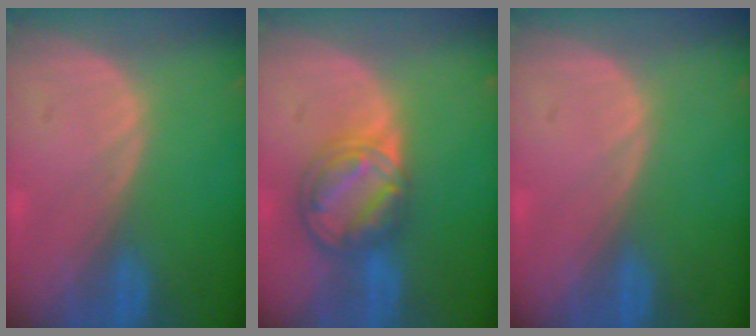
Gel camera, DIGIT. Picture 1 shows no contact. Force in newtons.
{"total": 8.1, "press": 6.9, "slide": 4.4}
{"total": 0.0}